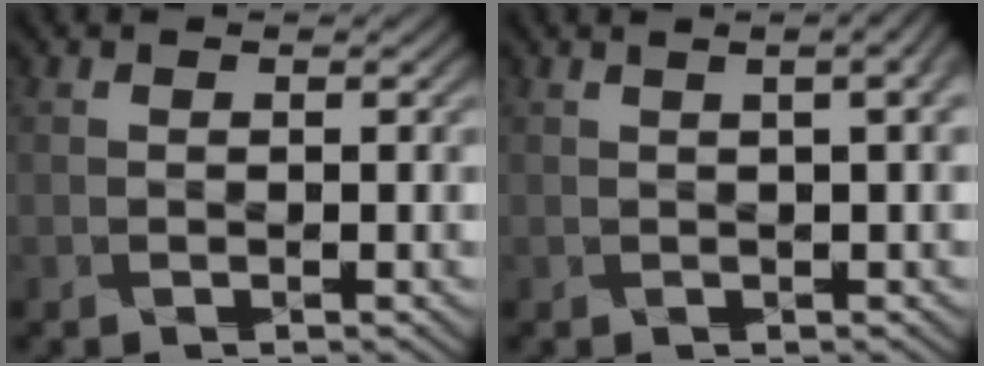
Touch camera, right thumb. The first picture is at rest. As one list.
[{"total": 4.2, "force": [1.2, 1.6, 3.7], "torque": [-0.037, 0.016, -0.001]}]